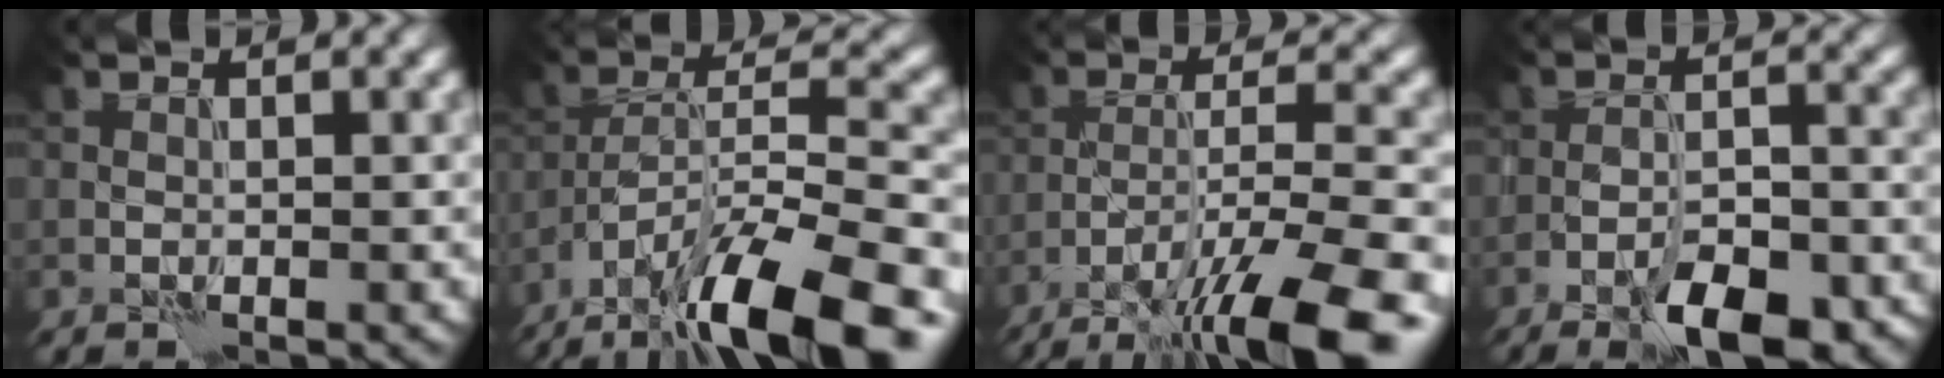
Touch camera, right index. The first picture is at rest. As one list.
[{"total": 13.0, "force": [-9.3, 3.1, 8.5], "torque": [-0.143, 0.008, -0.165]}, {"total": 12.1, "force": [-8.2, 2.4, 8.5], "torque": [-0.147, -0.008, -0.131]}, {"total": 8.1, "force": [-5.5, 2.6, 5.4], "torque": [-0.075, -0.002, -0.085]}]